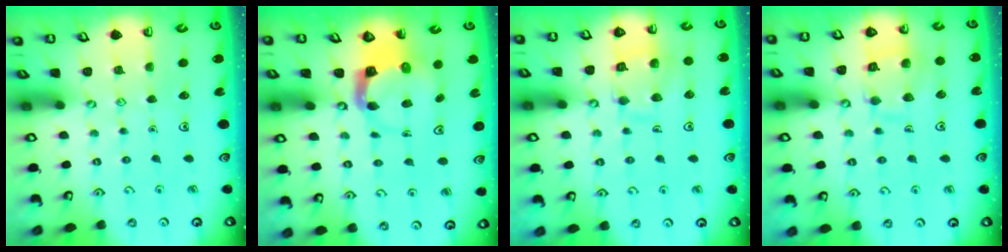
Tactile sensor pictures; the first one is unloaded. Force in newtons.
{"total": 3.7, "press": 3.7, "slide": 0.6}
{"total": 12.4, "press": 12.4, "slide": 1.2}
{"total": 11.4, "press": 11.3, "slide": 1.0}